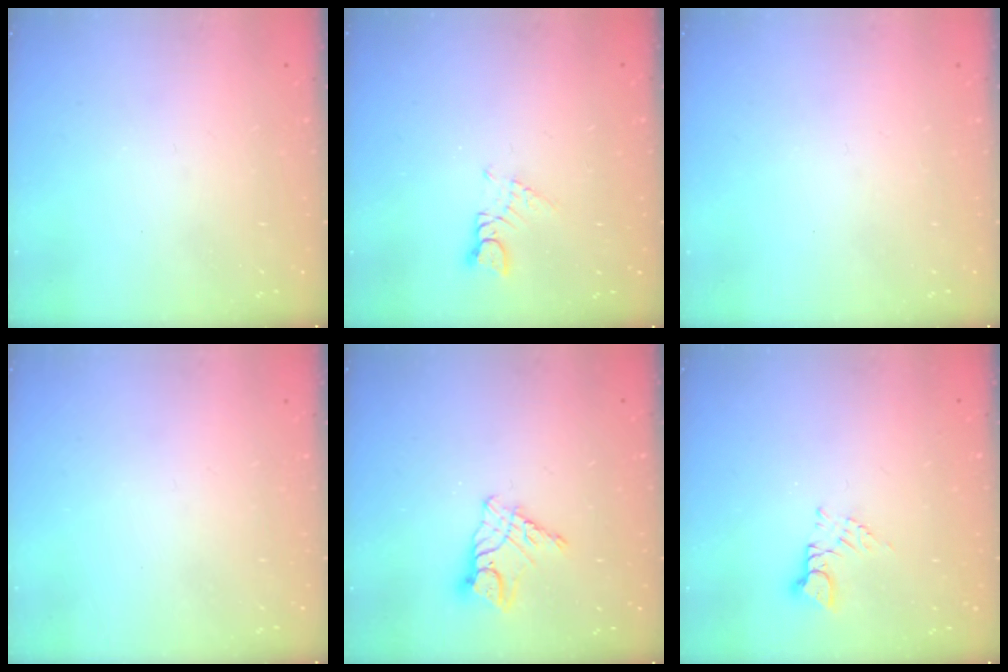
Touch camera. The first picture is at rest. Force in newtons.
{"total": 2.3, "press": 2.3, "slide": 0.3}
{"total": 0.0}
{"total": 0.0}
{"total": 10.4, "press": 10.3, "slide": 0.9}
{"total": 2.8, "press": 2.8, "slide": 0.5}